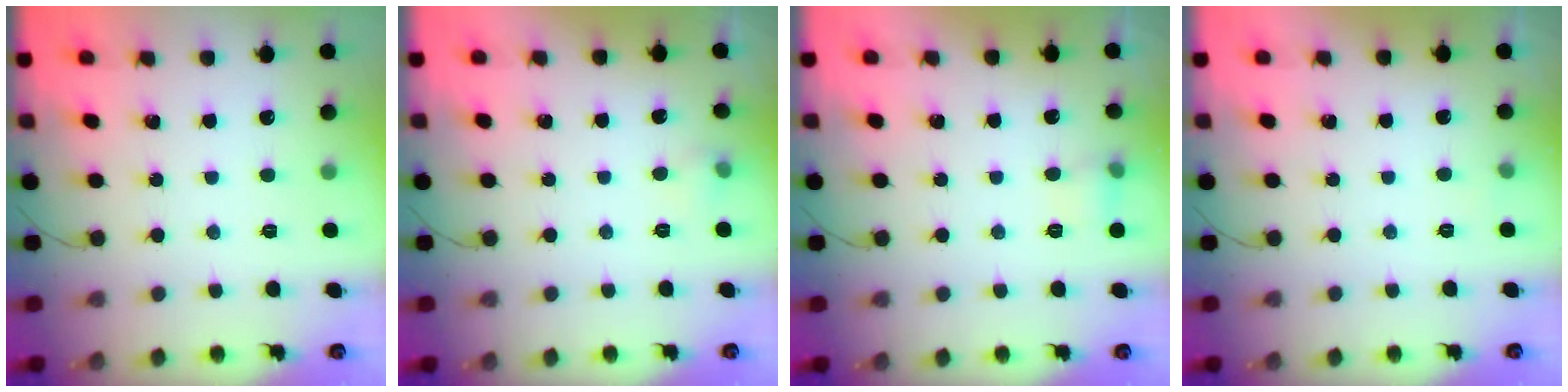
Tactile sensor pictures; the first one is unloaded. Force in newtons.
{"total": 4.7, "press": 4.4, "slide": 1.6}
{"total": 7.2, "press": 4.4, "slide": 5.7}
{"total": 6.6, "press": 1.7, "slide": 6.4}